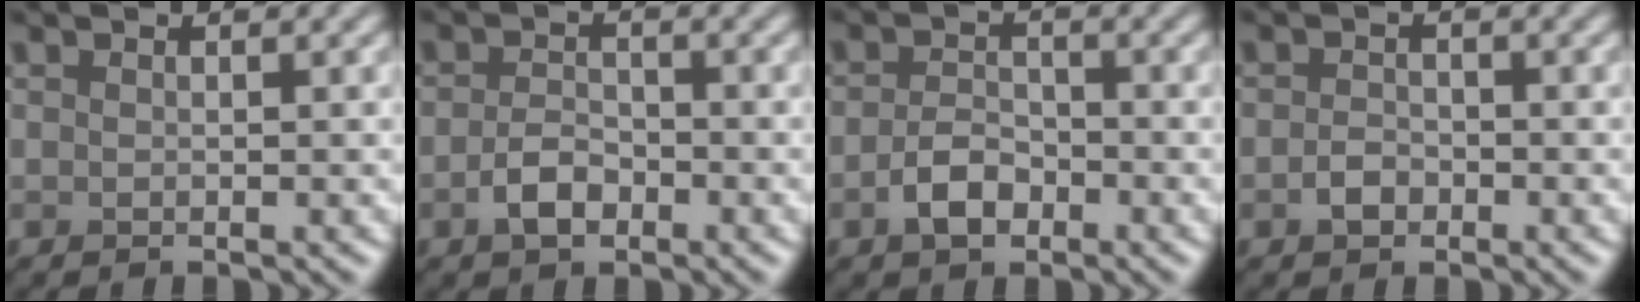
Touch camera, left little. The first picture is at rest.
{"total": 2.5, "force": [-1.3, 1.5, 1.6], "torque": [-0.030, 0.003, -0.028]}
{"total": 2.8, "force": [-1.4, 1.7, 1.7], "torque": [-0.030, 0.004, -0.032]}
{"total": 1.6, "force": [-0.8, 1.1, 0.8], "torque": [-0.015, 0.001, -0.021]}